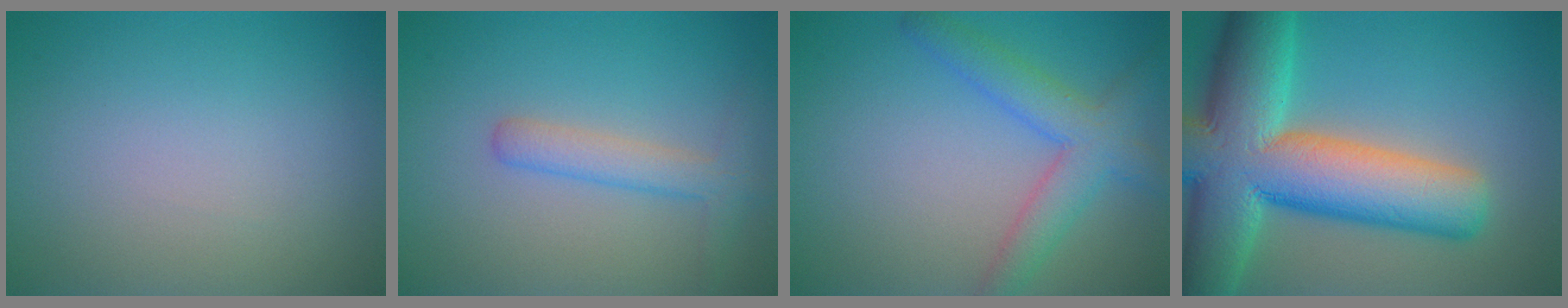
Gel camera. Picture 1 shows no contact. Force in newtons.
{"total": 2.7, "press": 2.7, "slide": 0.1}
{"total": 4.5, "press": 4.5, "slide": 0.2}
{"total": 15.0, "press": 14.9, "slide": 1.1}